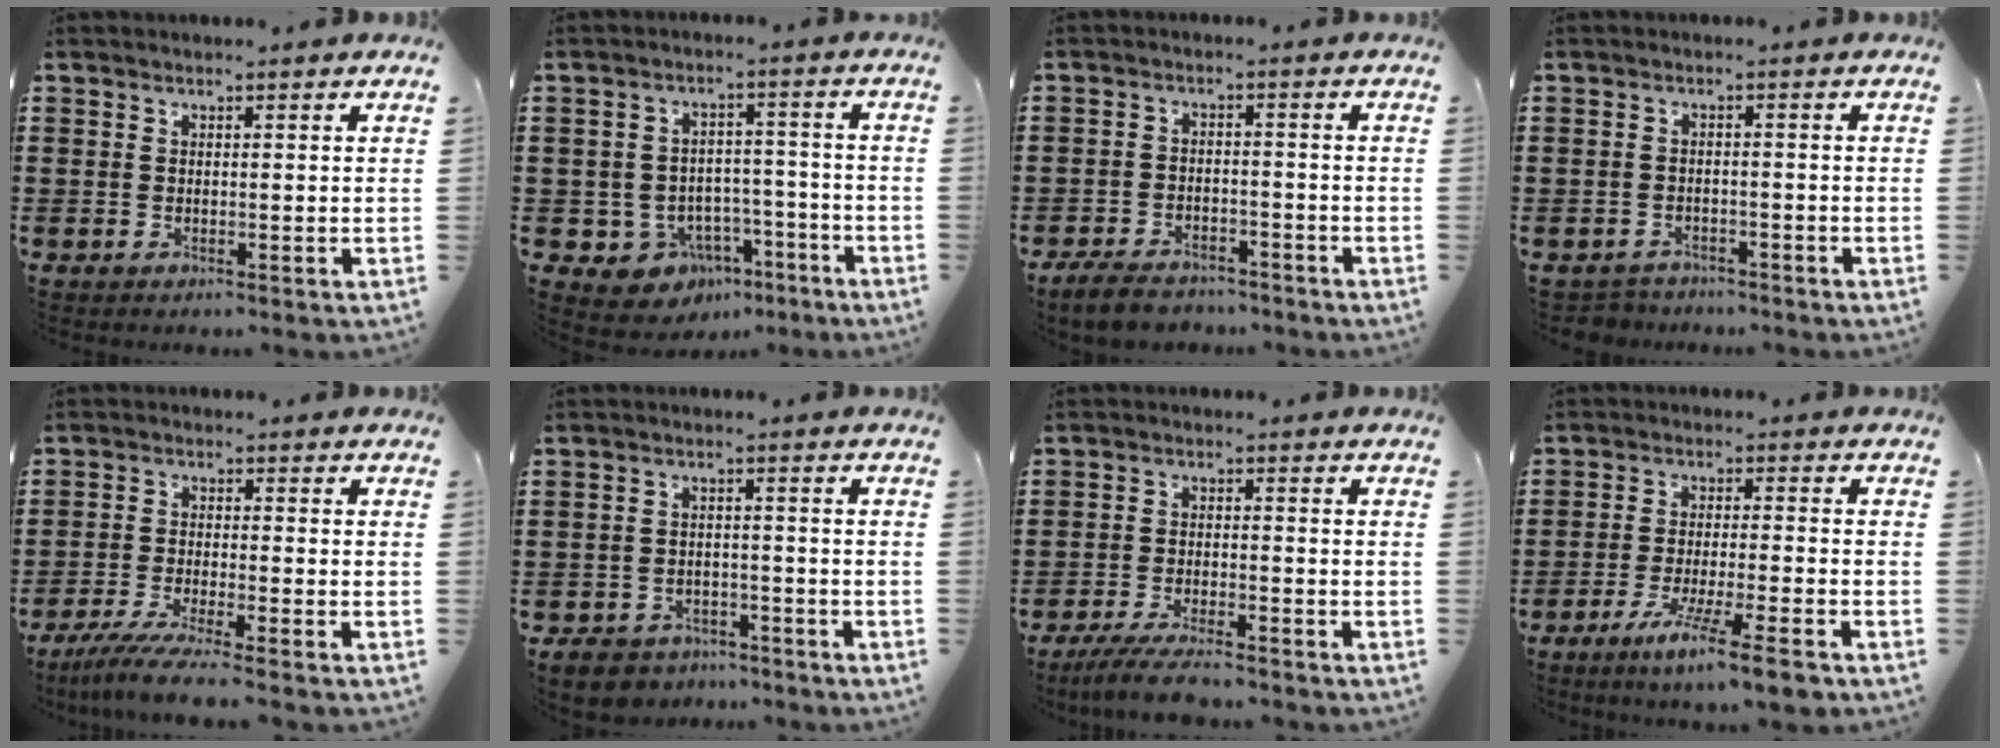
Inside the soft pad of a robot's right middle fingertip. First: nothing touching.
{"total": 5.0, "force": [-3.4, 3.5, 1.1], "torque": [-0.029, 0.020, -0.064]}
{"total": 4.2, "force": [-3.9, 1.1, 1.1], "torque": [-0.026, 0.007, -0.079]}
{"total": 2.0, "force": [-2.0, 0.4, -0.3], "torque": [-0.003, 0.001, -0.046]}
{"total": 4.8, "force": [-4.2, -0.4, 2.3], "torque": [-0.058, -0.021, -0.084]}
{"total": 4.2, "force": [-4.0, 1.3, 0.4], "torque": [-0.024, 0.004, -0.087]}
{"total": 5.0, "force": [-4.4, 0.3, 2.3], "torque": [-0.056, -0.011, -0.089]}
{"total": 7.7, "force": [-5.9, 0.0, 5.0], "torque": [-0.088, -0.009, -0.107]}